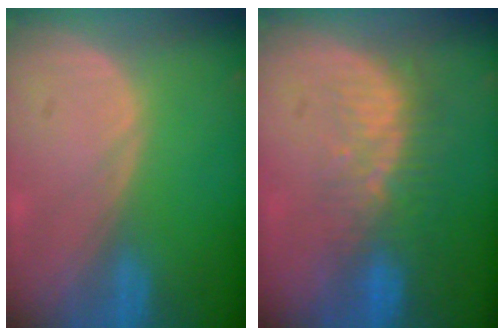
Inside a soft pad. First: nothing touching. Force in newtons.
{"total": 8.1, "press": 7.0, "slide": 4.0}